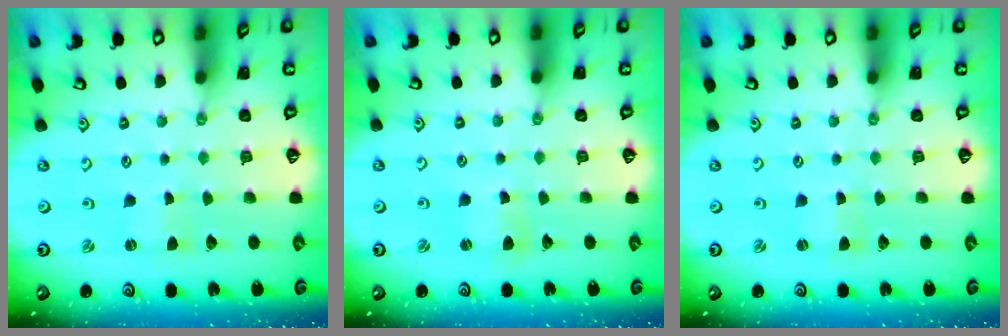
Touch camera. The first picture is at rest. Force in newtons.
{"total": 2.5, "press": 2.5, "slide": 0.3}
{"total": 0.7, "press": 0.7, "slide": 0.1}